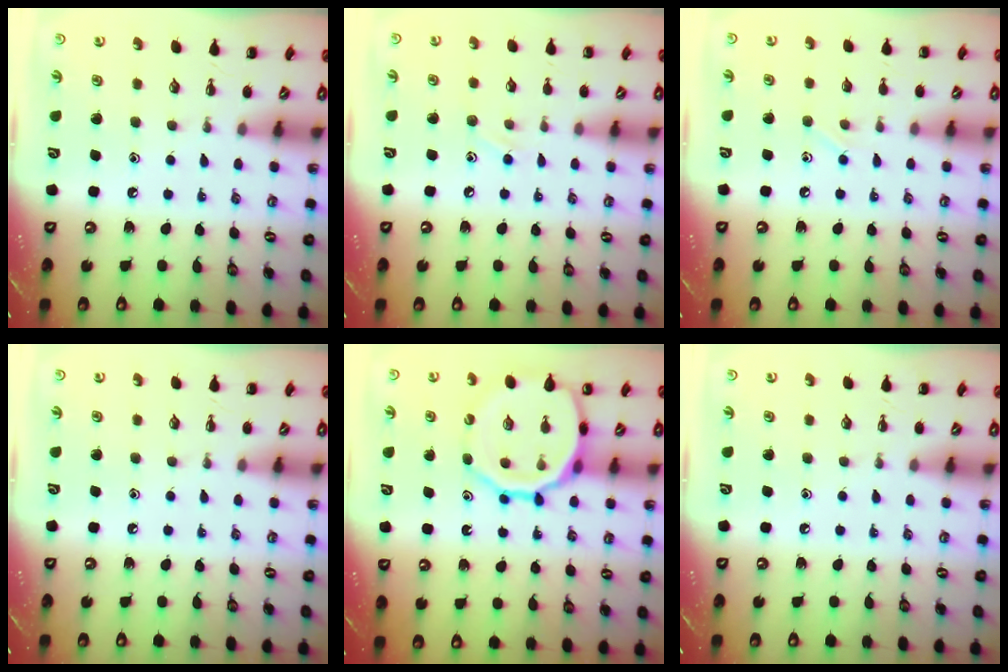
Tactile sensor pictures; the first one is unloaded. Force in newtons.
{"total": 5.7, "press": 5.4, "slide": 1.9}
{"total": 4.2, "press": 4.1, "slide": 1.1}
{"total": 0.0}
{"total": 16.7, "press": 16.4, "slide": 3.0}
{"total": 0.0}